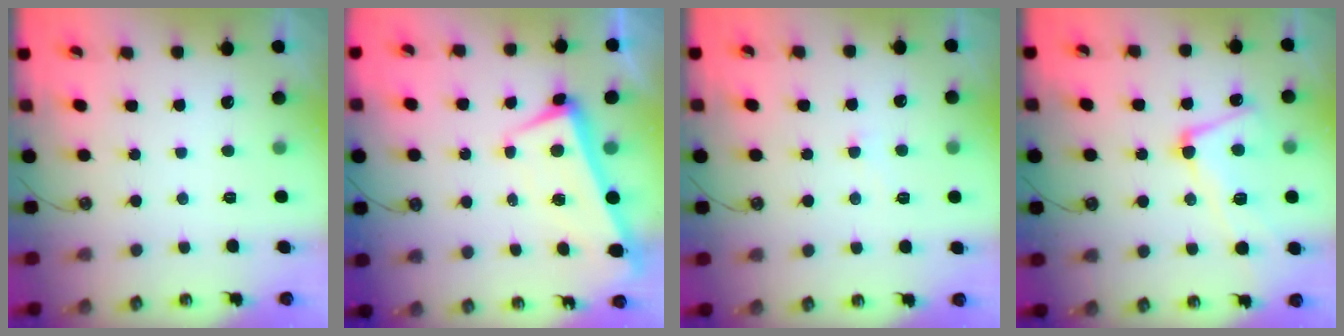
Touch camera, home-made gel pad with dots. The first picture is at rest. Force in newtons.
{"total": 2.1, "press": 2.0, "slide": 0.7}
{"total": 2.7, "press": 2.7, "slide": 0.5}
{"total": 6.8, "press": 6.7, "slide": 1.2}